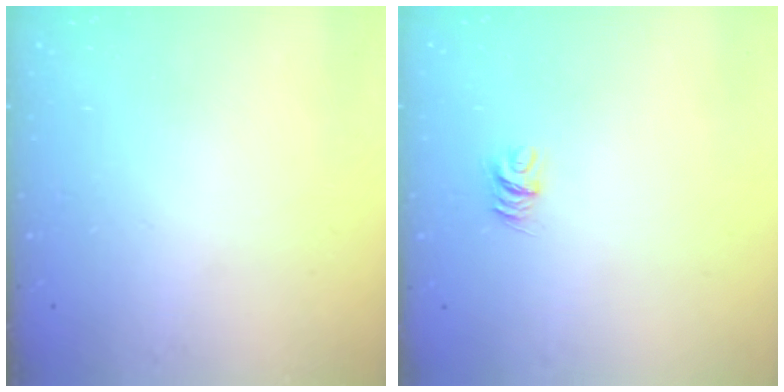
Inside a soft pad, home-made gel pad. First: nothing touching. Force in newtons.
{"total": 5.1, "press": 5.1, "slide": 0.3}